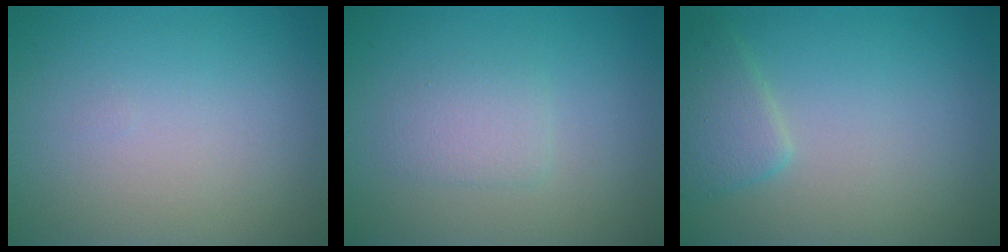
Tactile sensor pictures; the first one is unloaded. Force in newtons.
{"total": 1.7, "press": 1.7, "slide": 0.3}
{"total": 2.4, "press": 2.4, "slide": 0.1}